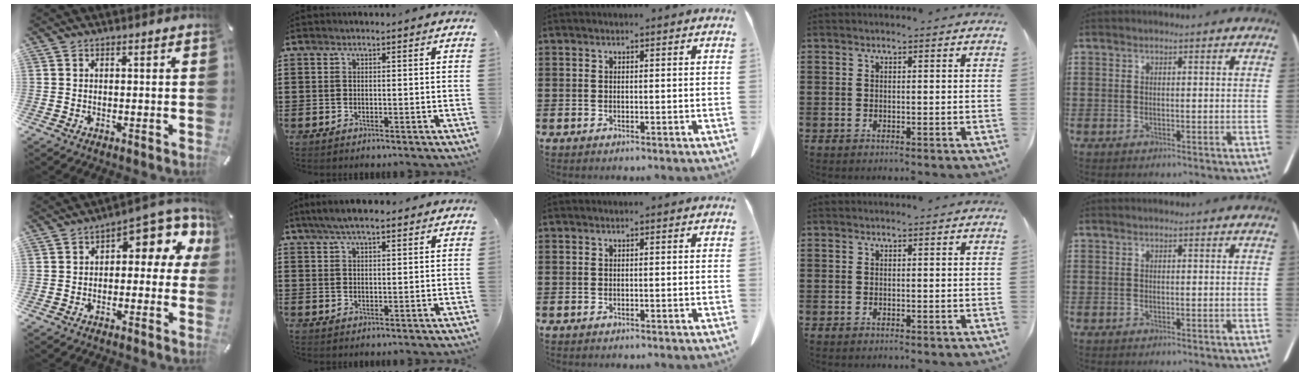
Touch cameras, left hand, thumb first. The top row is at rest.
{"thumb": {"total": 7.9, "force": [3.1, 4.1, 5.9], "torque": [-0.071, -0.032, 0.048]}, "index": {"total": 4.7, "force": [3.5, 1.1, 2.8], "torque": [-0.061, 0.005, 0.064]}}